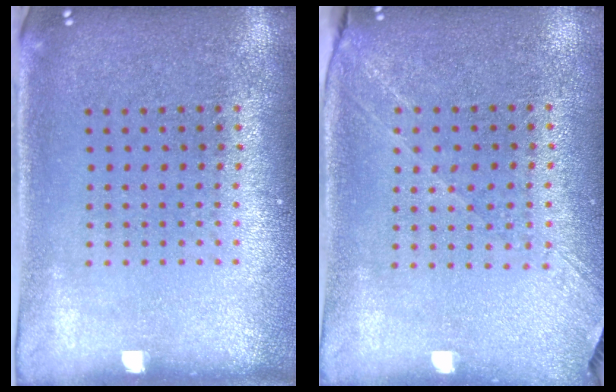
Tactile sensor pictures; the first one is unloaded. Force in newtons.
{"total": 1.3, "press": 1.2, "slide": 0.4}